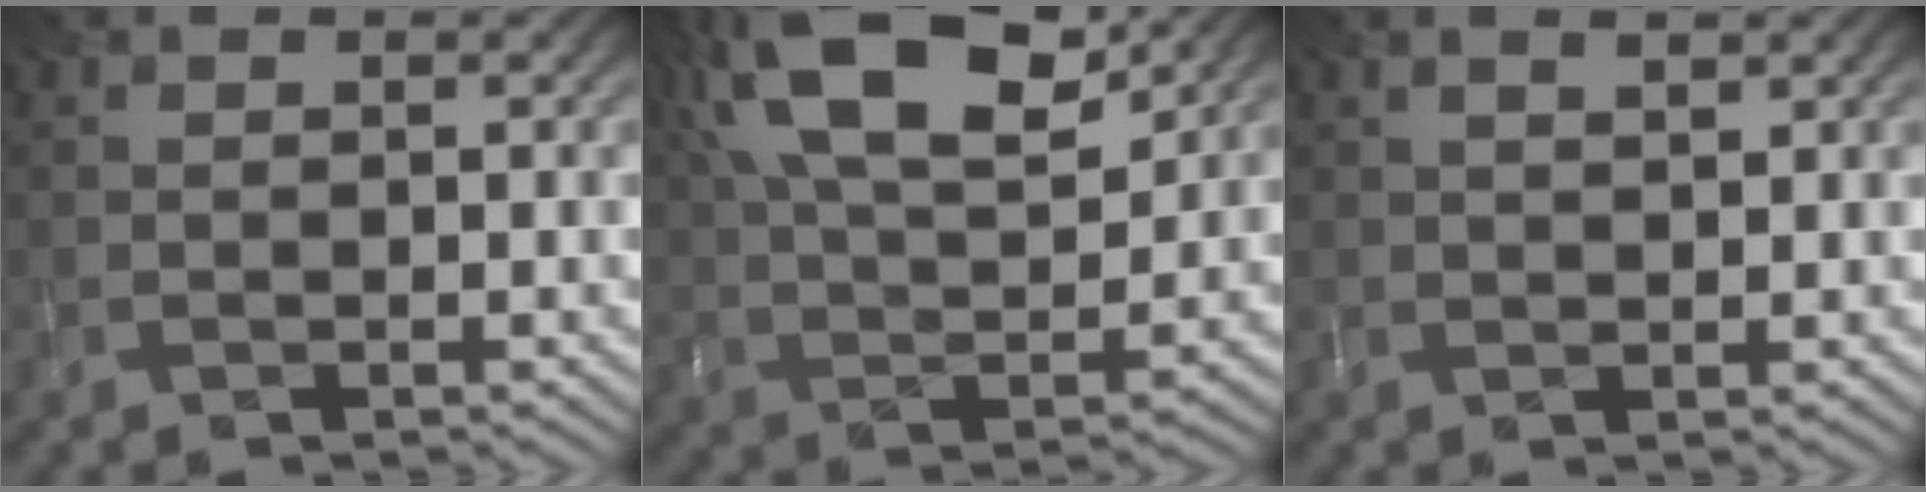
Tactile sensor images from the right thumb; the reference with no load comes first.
{"total": 16.9, "force": [8.5, 7.5, 12.5], "torque": [-0.258, 0.033, 0.127]}
{"total": 1.9, "force": [1.2, 0.4, 1.4], "torque": [-0.027, 0.001, 0.024]}